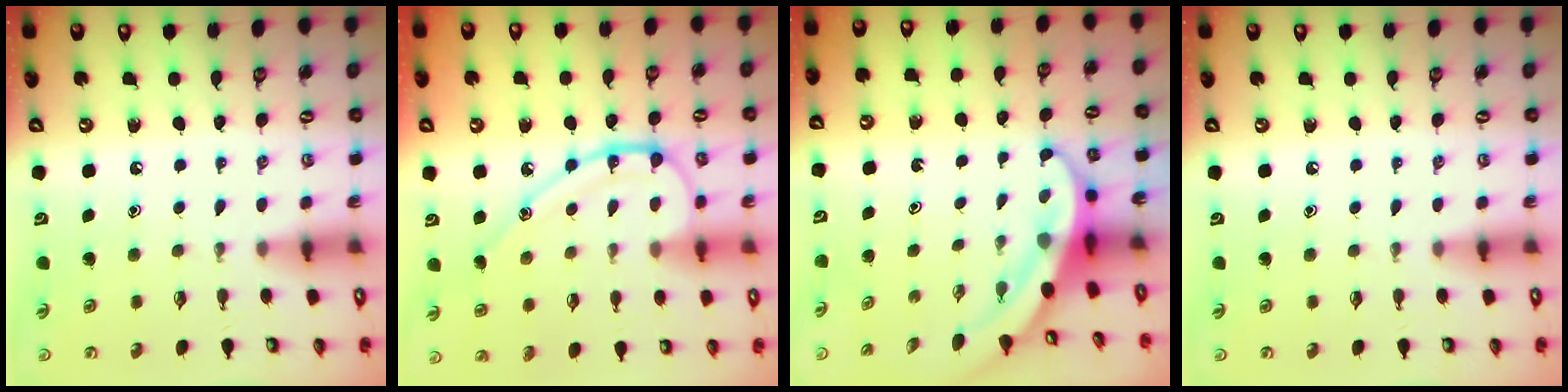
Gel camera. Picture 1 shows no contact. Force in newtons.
{"total": 12.6, "press": 12.6, "slide": 0.5}
{"total": 5.2, "press": 5.1, "slide": 1.3}
{"total": 0.0}